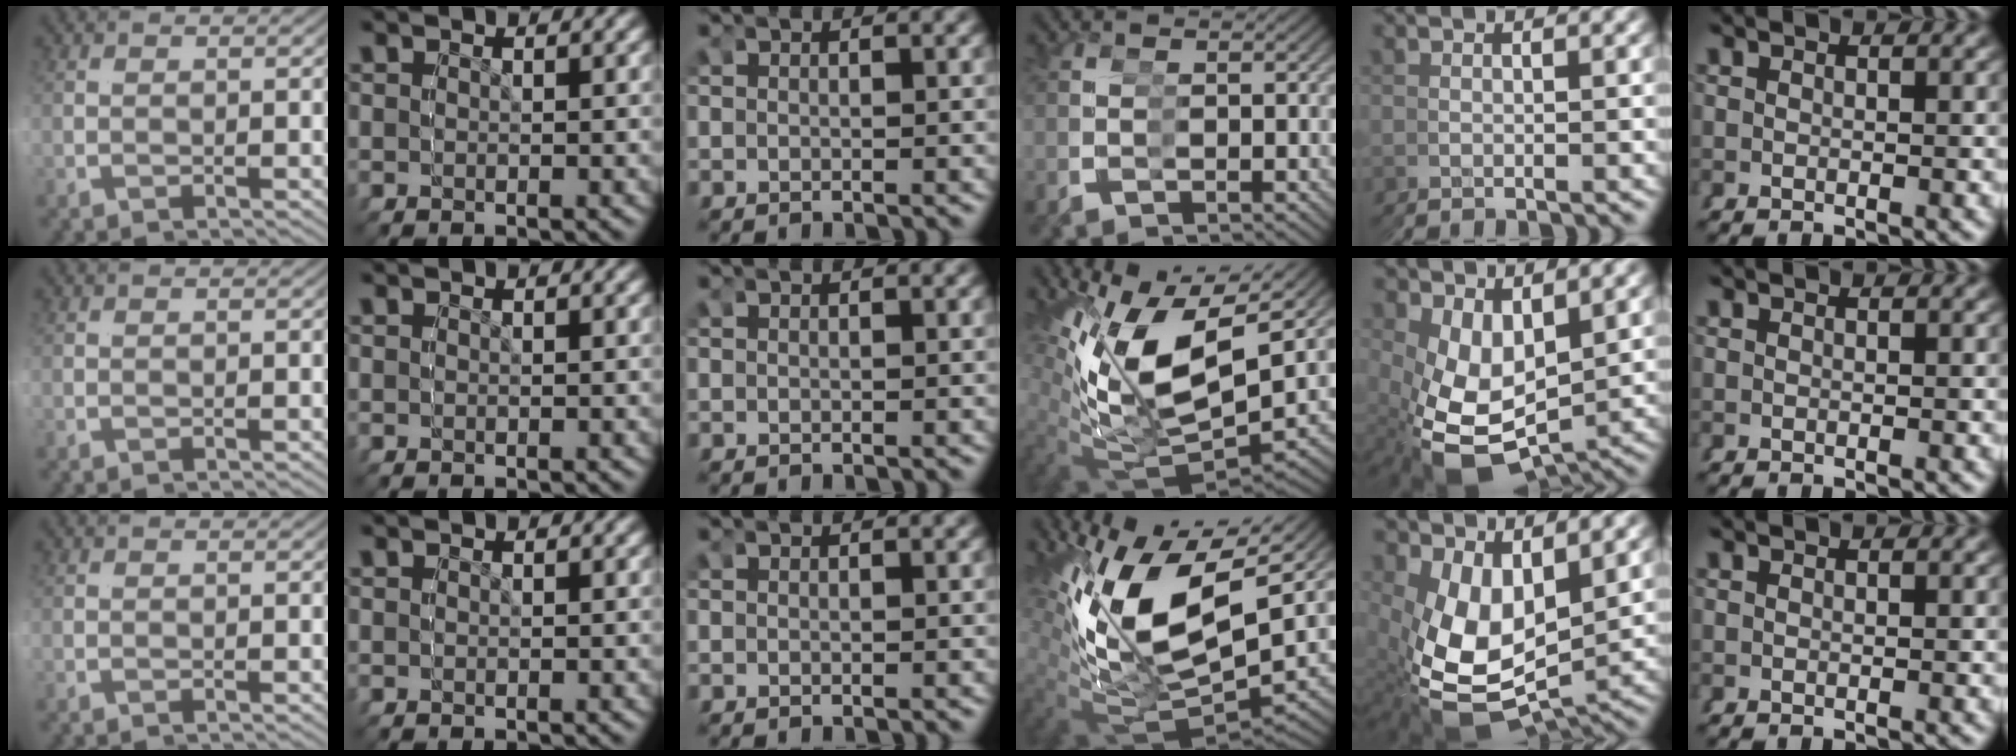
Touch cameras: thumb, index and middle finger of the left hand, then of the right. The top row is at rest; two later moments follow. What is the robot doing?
{"motion": "grasp_and_lifting", "object": "glue stick"}